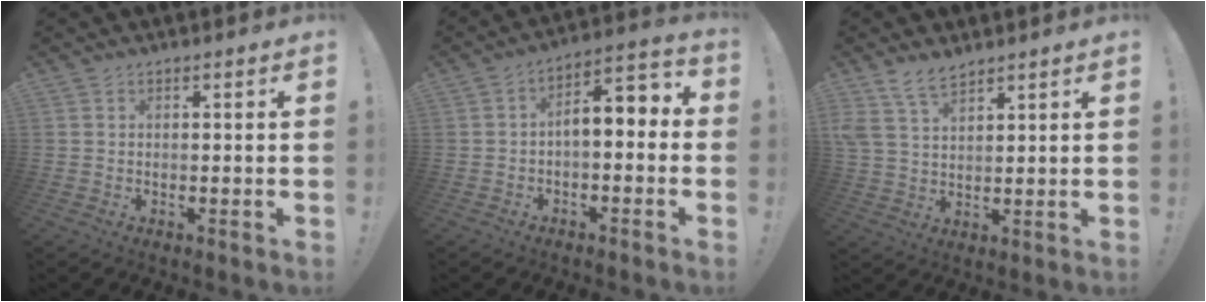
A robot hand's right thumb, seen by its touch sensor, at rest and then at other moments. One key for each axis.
{"total": 6.1, "fx": -1.0, "fy": 3.2, "fz": 5.1, "tx": -0.070, "ty": 0.005, "tz": -0.019}
{"total": 7.7, "fx": 5.9, "fy": 3.7, "fz": 3.3, "tx": -0.065, "ty": -0.023, "tz": 0.115}